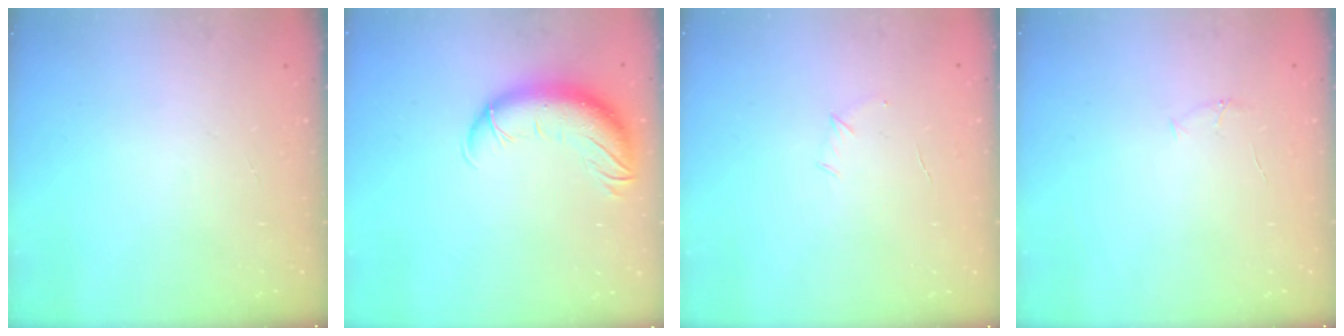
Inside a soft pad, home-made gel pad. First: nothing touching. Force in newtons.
{"total": 12.2, "press": 11.8, "slide": 2.8}
{"total": 3.9, "press": 3.8, "slide": 1.1}
{"total": 3.8, "press": 3.6, "slide": 1.1}